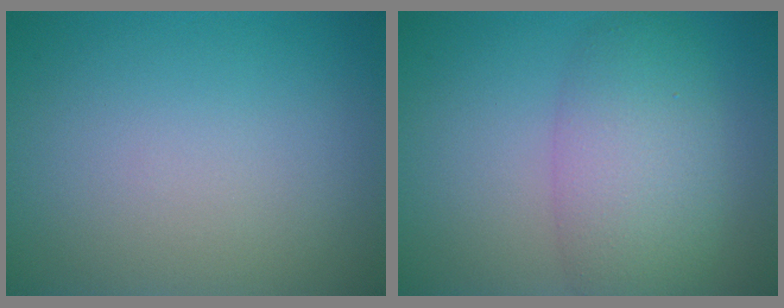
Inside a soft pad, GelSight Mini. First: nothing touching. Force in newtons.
{"total": 5.8, "press": 5.7, "slide": 0.6}